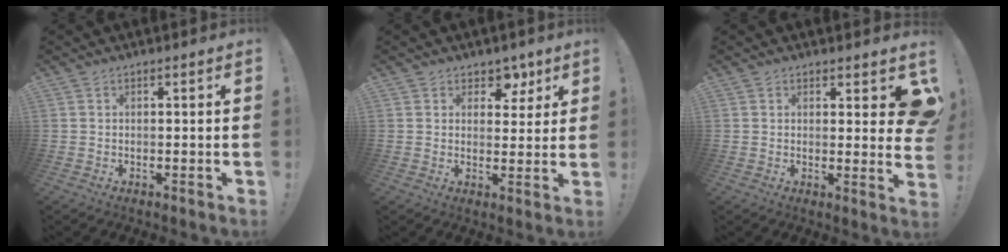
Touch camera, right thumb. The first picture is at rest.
{"total": 5.6, "force": [3.4, 4.4, 0.9], "torque": [0.009, -0.031, 0.062]}
{"total": 5.6, "force": [2.8, 2.5, 4.1], "torque": [-0.038, -0.019, 0.050]}